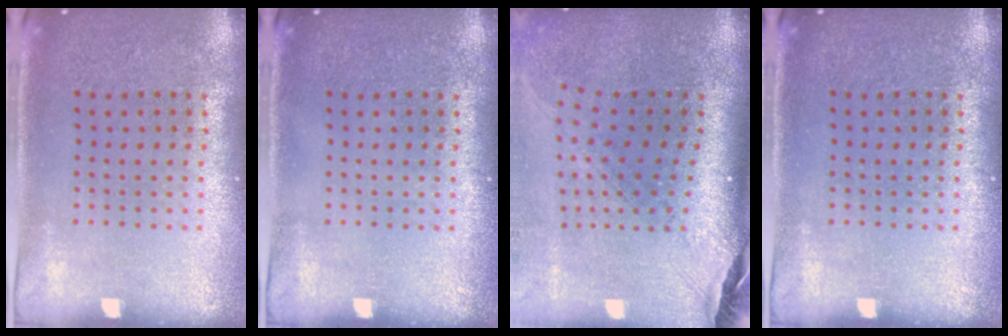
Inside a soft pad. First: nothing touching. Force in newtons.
{"total": 0.0}
{"total": 2.2, "press": 1.8, "slide": 1.4}
{"total": 0.0}